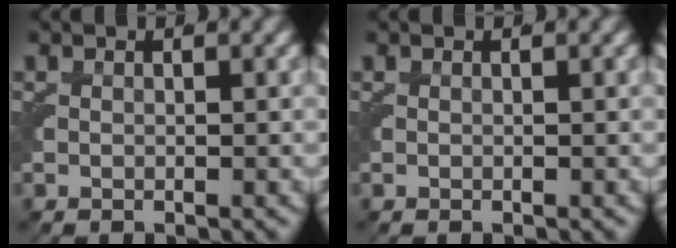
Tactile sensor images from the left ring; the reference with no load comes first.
{"total": 0.0}